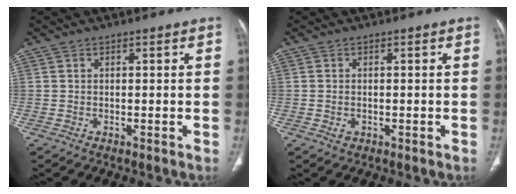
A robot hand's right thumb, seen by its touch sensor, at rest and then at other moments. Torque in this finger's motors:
{"motor_torque": [-0.86, 0.11, -0.08, 0.46, 0.05]}